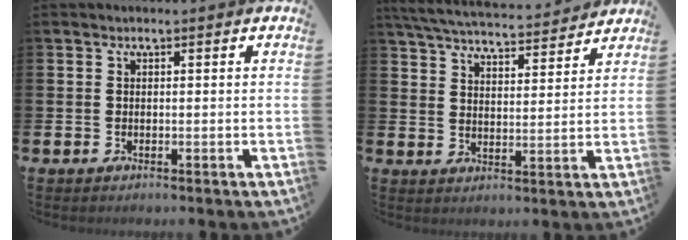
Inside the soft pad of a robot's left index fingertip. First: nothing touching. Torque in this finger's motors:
{"motor_torque": [1.06, -1.08, 0.56, 0.11]}